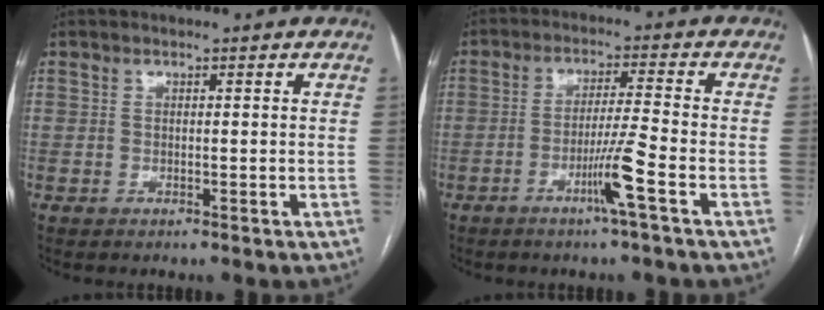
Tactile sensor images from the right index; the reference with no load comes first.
{"total": 6.0, "force": [-2.9, -1.4, 5.0], "torque": [-0.091, -0.008, -0.057]}